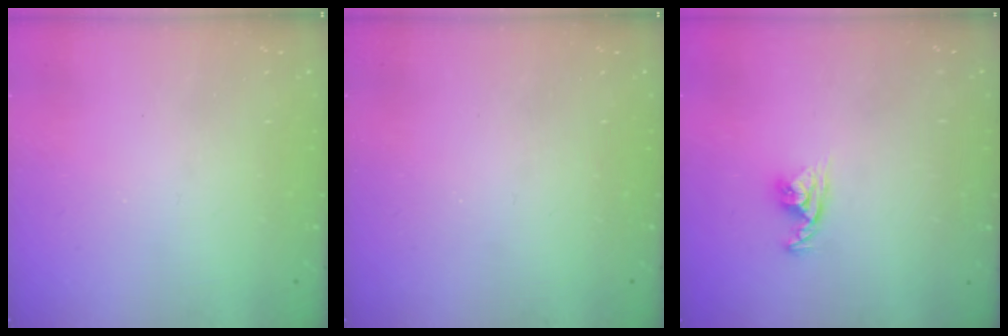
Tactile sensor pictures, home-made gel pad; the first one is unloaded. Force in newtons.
{"total": 0.0}
{"total": 5.9, "press": 5.9, "slide": 0.5}